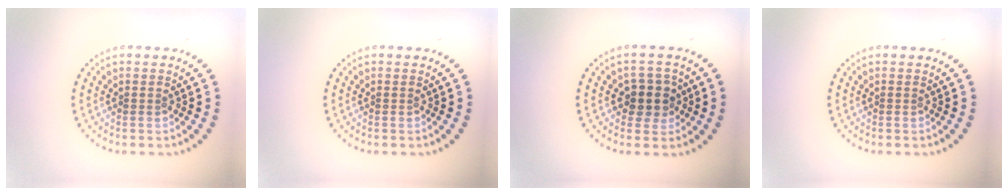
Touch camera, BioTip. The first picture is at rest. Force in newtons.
{"total": 0.0}
{"total": 2.9, "press": 2.6, "slide": 1.3}
{"total": 0.0}